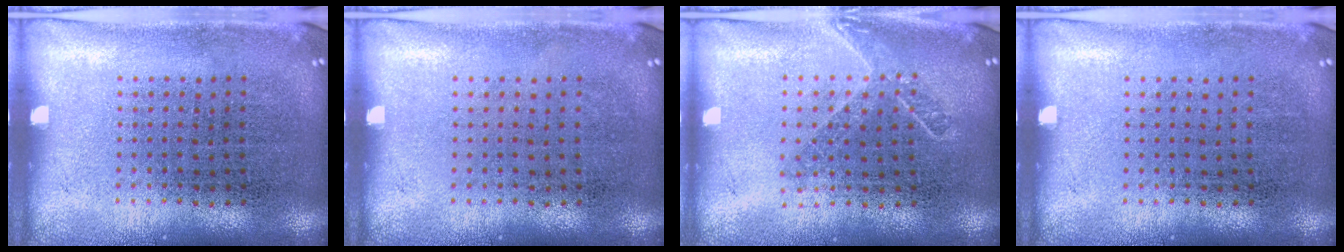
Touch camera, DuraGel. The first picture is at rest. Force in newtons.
{"total": 0.0}
{"total": 1.5, "press": 1.2, "slide": 0.9}
{"total": 0.0}